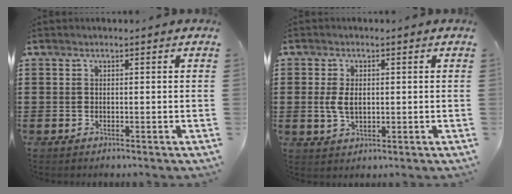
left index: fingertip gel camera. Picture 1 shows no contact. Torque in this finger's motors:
{"motor_torque": [0.91, 0.73, 0.51, 0.10]}